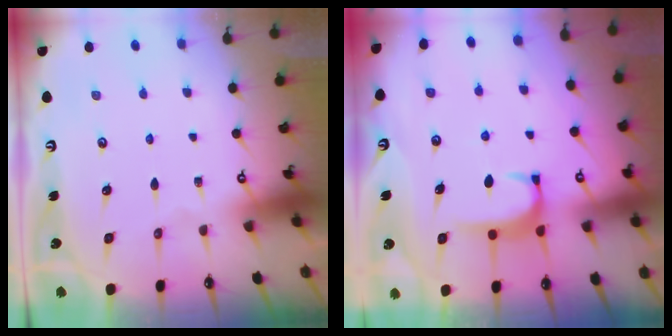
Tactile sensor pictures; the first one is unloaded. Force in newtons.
{"total": 1.6, "press": 1.5, "slide": 0.5}